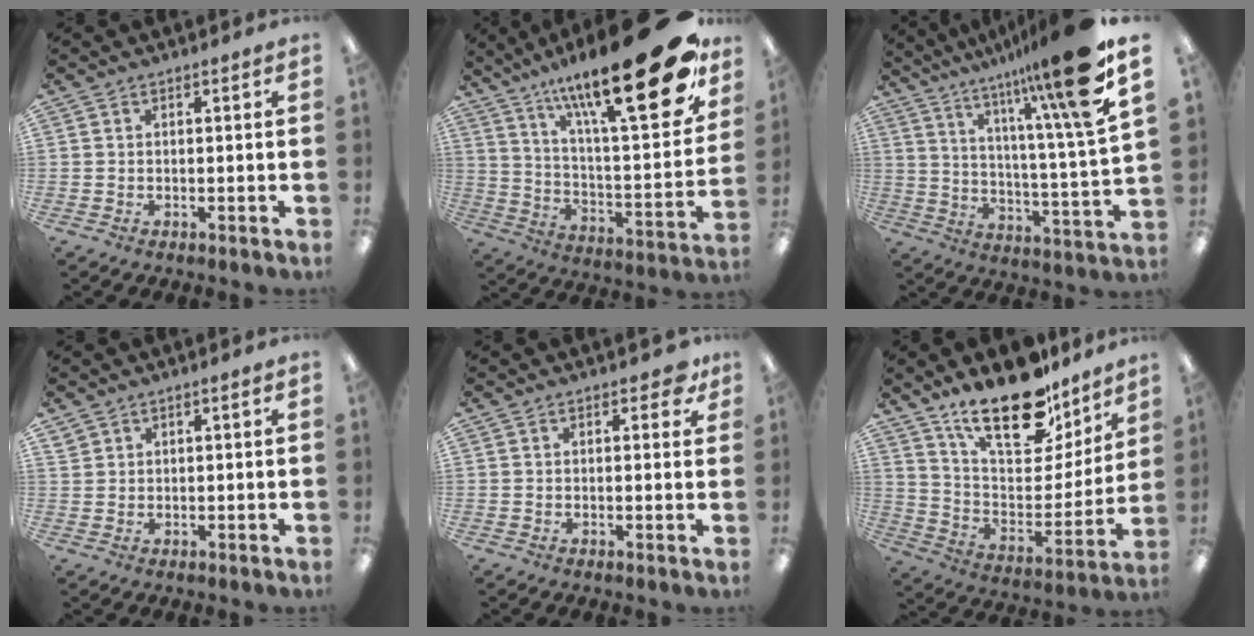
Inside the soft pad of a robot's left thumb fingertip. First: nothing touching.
{"total": 28.8, "force": [17.2, 7.4, 21.9], "torque": [-0.337, -0.108, 0.276]}
{"total": 19.3, "force": [13.2, 1.4, 14.0], "torque": [-0.231, -0.079, 0.199]}
{"total": 1.9, "force": [1.5, 0.8, 0.8], "torque": [-0.017, 0.000, 0.028]}
{"total": 3.7, "force": [2.0, 1.8, 2.5], "torque": [-0.030, -0.002, 0.031]}
{"total": 23.4, "force": [17.1, 9.9, 12.6], "torque": [-0.194, -0.114, 0.299]}